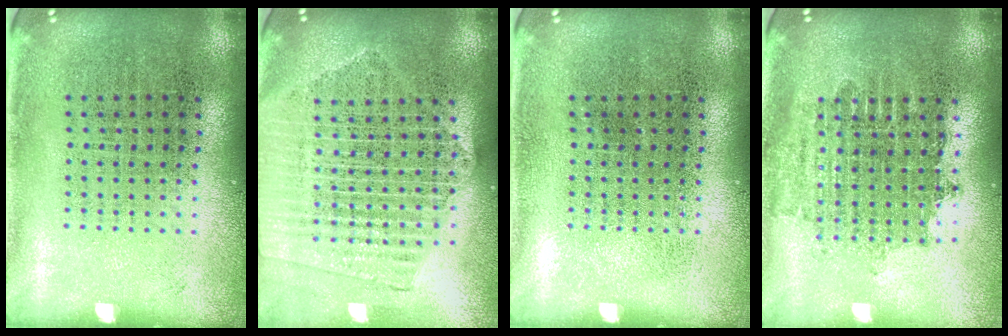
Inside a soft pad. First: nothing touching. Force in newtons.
{"total": 2.1, "press": 1.9, "slide": 0.9}
{"total": 0.0}
{"total": 1.8, "press": 1.4, "slide": 1.1}